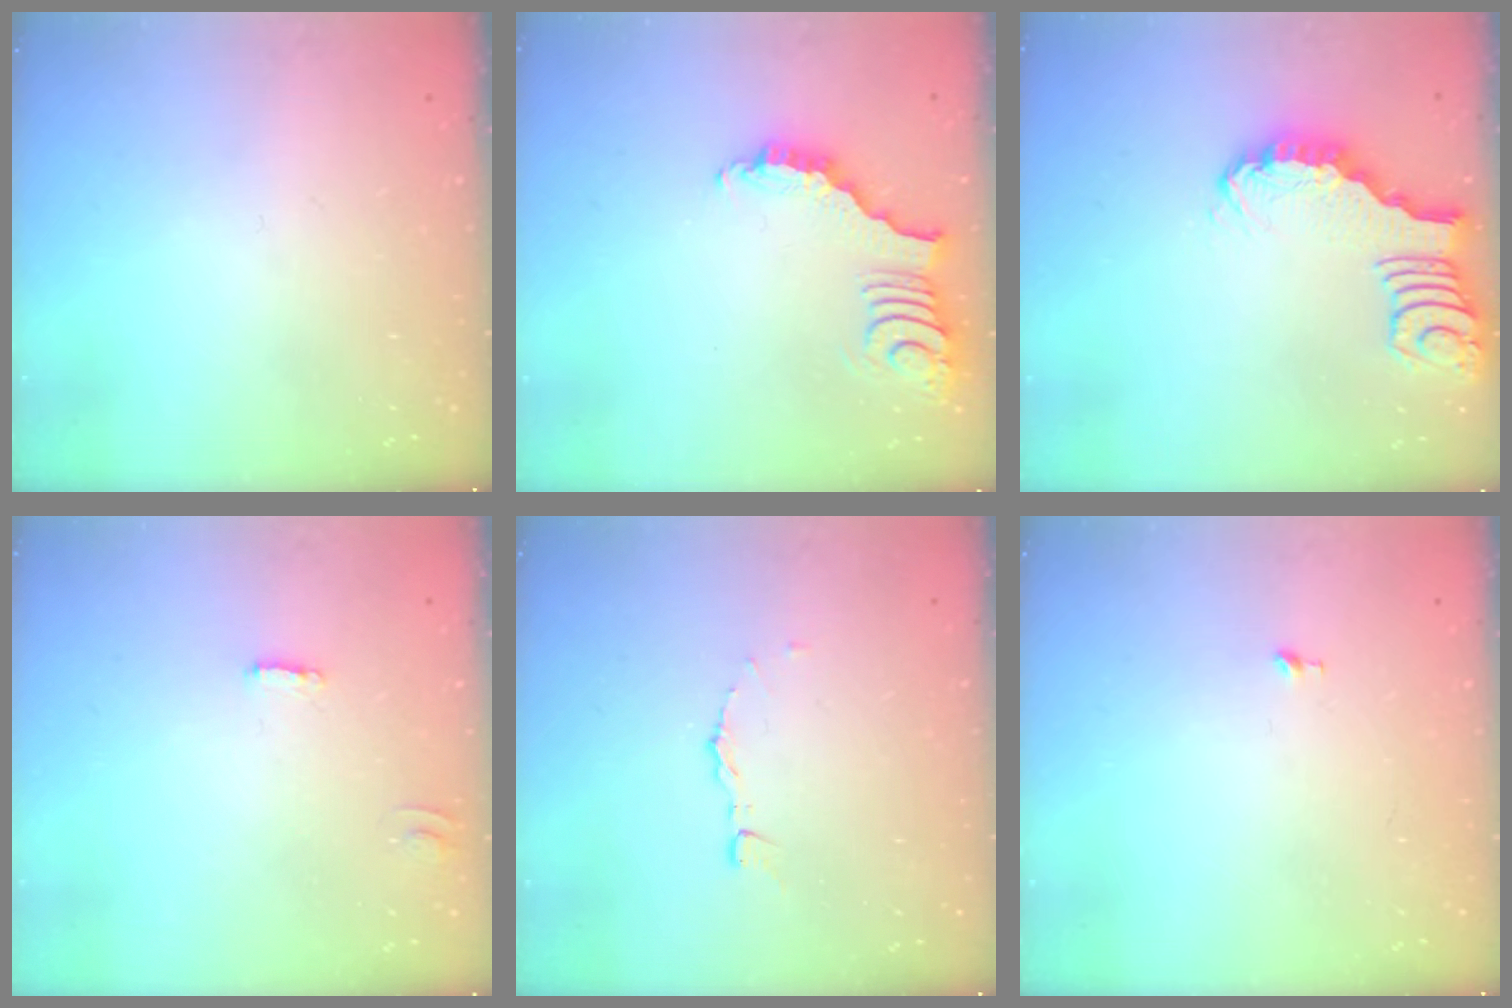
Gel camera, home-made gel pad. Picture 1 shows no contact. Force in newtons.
{"total": 3.1, "press": 3.1, "slide": 0.6}
{"total": 2.8, "press": 2.8, "slide": 0.4}
{"total": 2.0, "press": 2.0, "slide": 0.1}
{"total": 4.7, "press": 4.7, "slide": 0.5}
{"total": 5.3, "press": 5.3, "slide": 0.4}